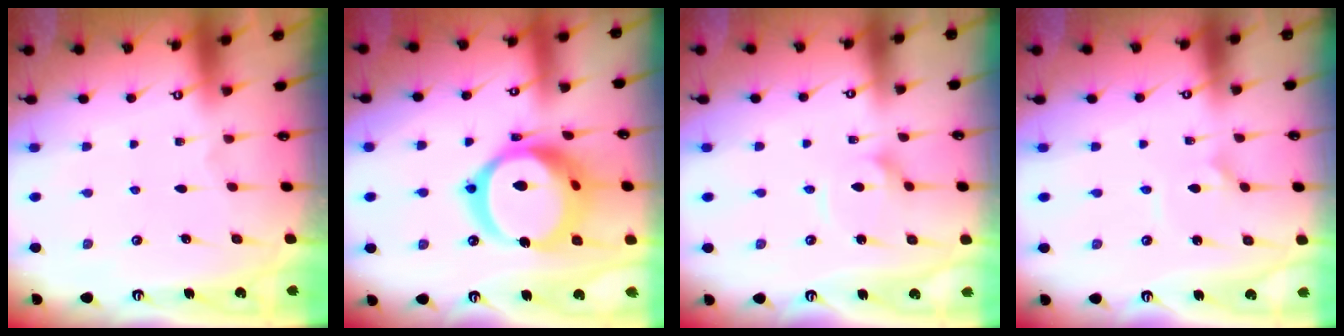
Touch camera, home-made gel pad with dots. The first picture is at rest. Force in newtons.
{"total": 23.1, "press": 22.9, "slide": 2.6}
{"total": 2.7, "press": 2.7, "slide": 0.3}
{"total": 1.6, "press": 1.5, "slide": 0.4}